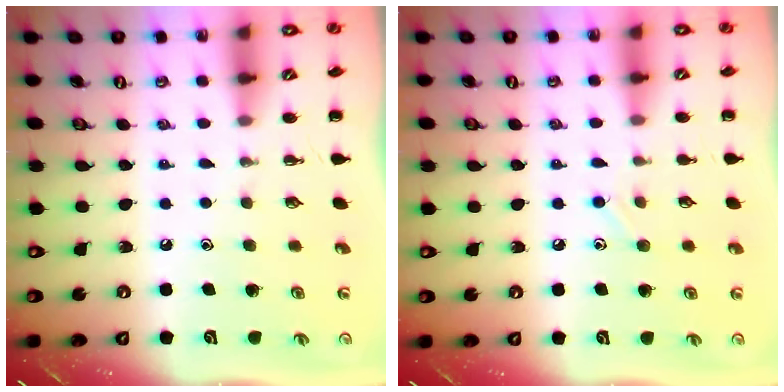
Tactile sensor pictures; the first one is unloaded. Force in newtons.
{"total": 6.6, "press": 6.4, "slide": 2.0}